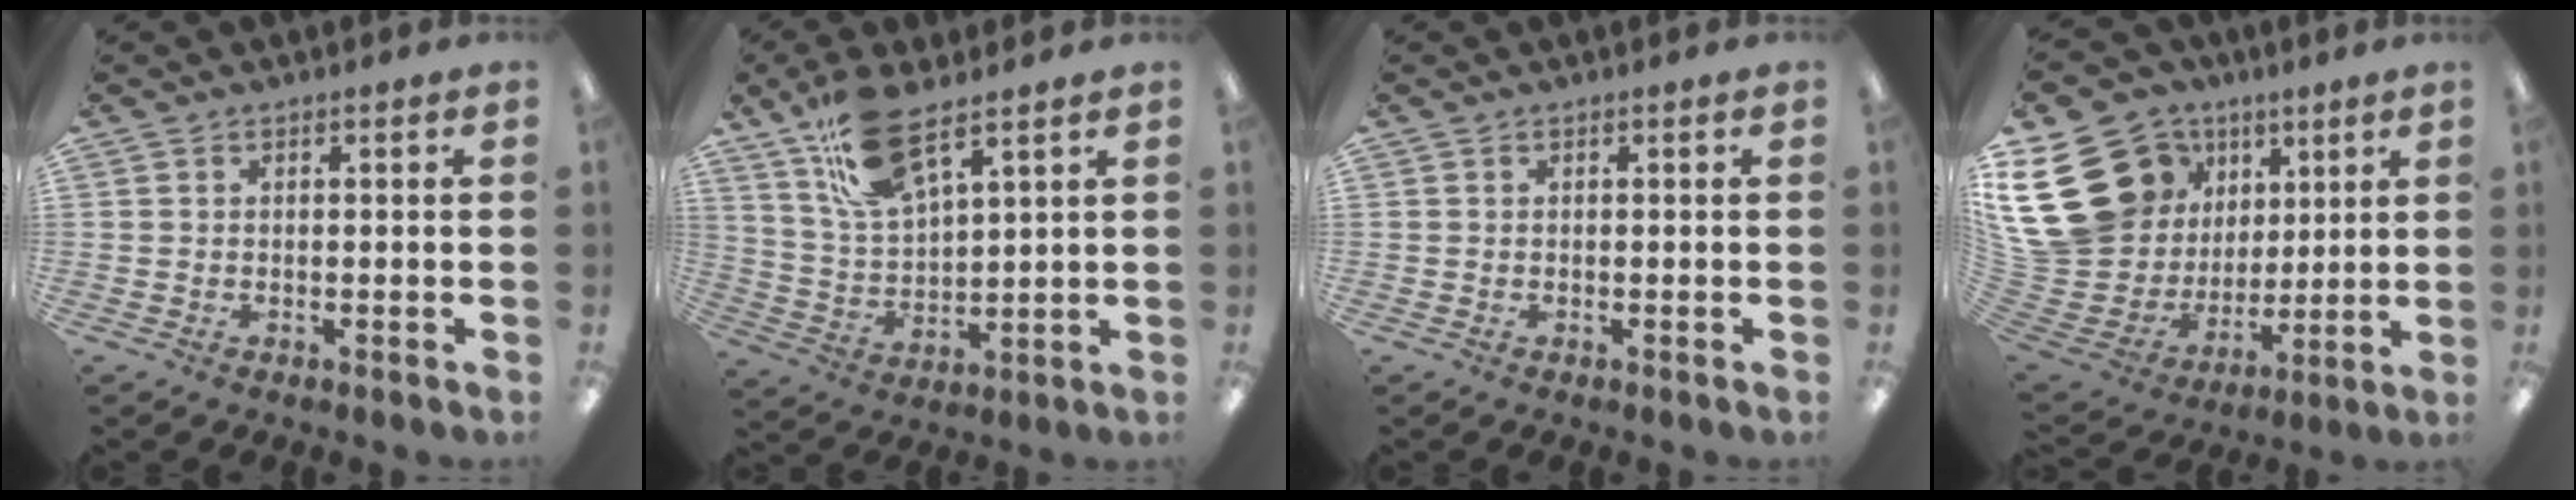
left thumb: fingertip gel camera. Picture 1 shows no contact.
{"total": 13.0, "force": [9.4, 4.3, 8.0], "torque": [-0.168, -0.031, 0.173]}
{"total": 0.0}
{"total": 26.0, "force": [9.8, 20.4, 12.9], "torque": [-0.256, -0.063, 0.224]}